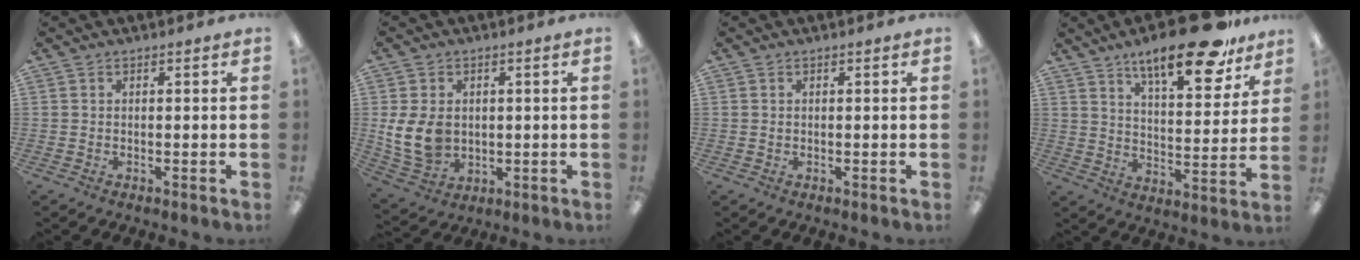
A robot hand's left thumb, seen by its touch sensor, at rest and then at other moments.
{"total": 10.2, "force": [0.4, 7.9, 6.5], "torque": [-0.143, 0.006, 0.009]}
{"total": 0.6, "force": [0.2, 0.4, 0.3], "torque": [-0.007, 0.005, 0.003]}
{"total": 18.8, "force": [13.5, 5.9, 11.6], "torque": [-0.170, -0.079, 0.218]}